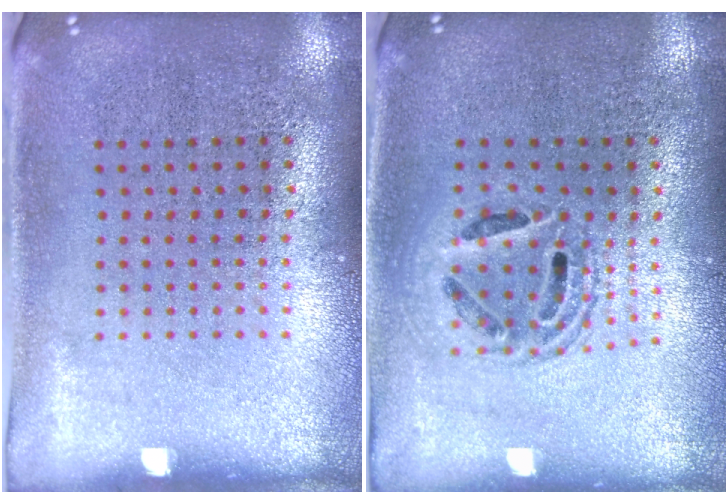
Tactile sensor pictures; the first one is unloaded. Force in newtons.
{"total": 1.3, "press": 1.2, "slide": 0.6}